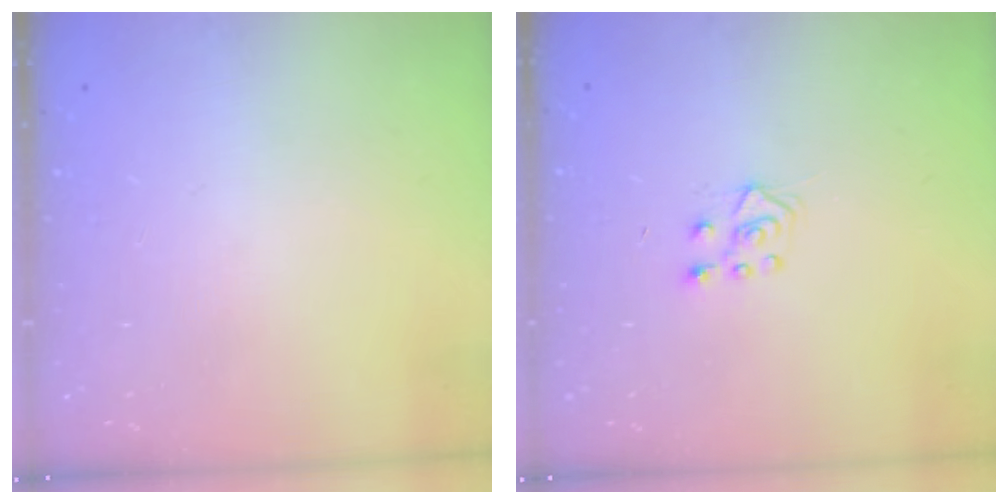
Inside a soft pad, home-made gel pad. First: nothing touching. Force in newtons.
{"total": 6.1, "press": 6.1, "slide": 0.5}